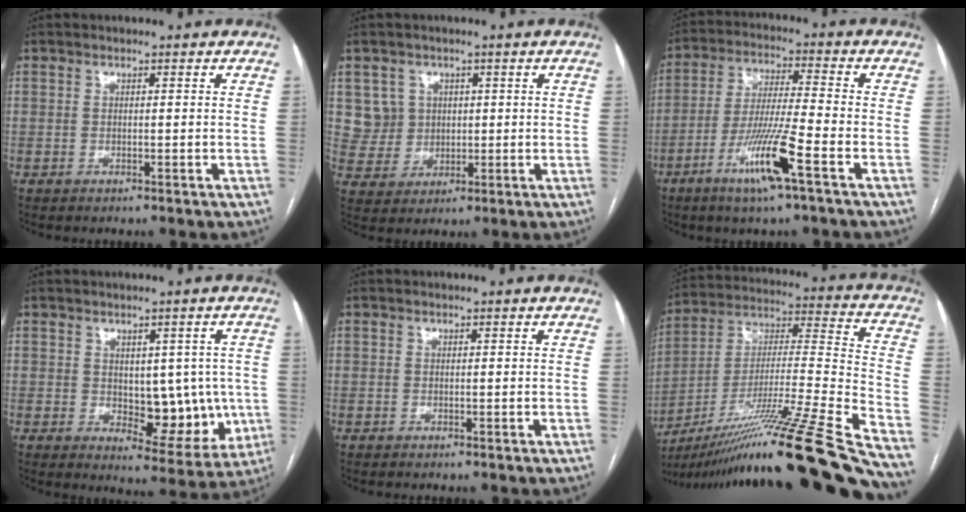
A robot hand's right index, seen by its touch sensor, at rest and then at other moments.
{"total": 5.7, "force": [1.9, 5.3, 0.4], "torque": [-0.003, 0.015, 0.043]}
{"total": 11.2, "force": [-5.6, -0.2, 9.7], "torque": [-0.190, -0.016, -0.108]}
{"total": 9.6, "force": [-0.4, 5.3, 8.0], "torque": [-0.083, 0.006, 0.013]}
{"total": 0.0}
{"total": 33.1, "force": [-25.8, -1.3, 20.7], "torque": [-0.259, -0.030, -0.416]}